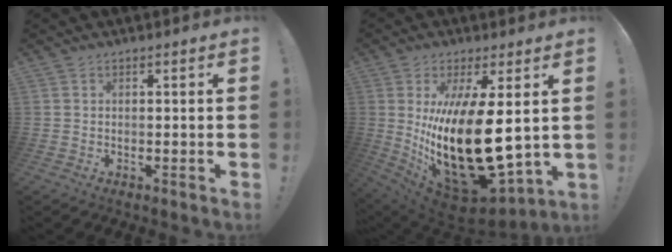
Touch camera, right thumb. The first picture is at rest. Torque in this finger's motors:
{"motor_torque": [1.08, 3.92, 2.36, -0.41, 1.05]}